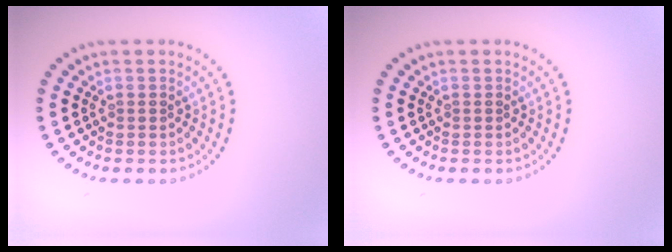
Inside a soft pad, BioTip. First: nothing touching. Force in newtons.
{"total": 0.0}